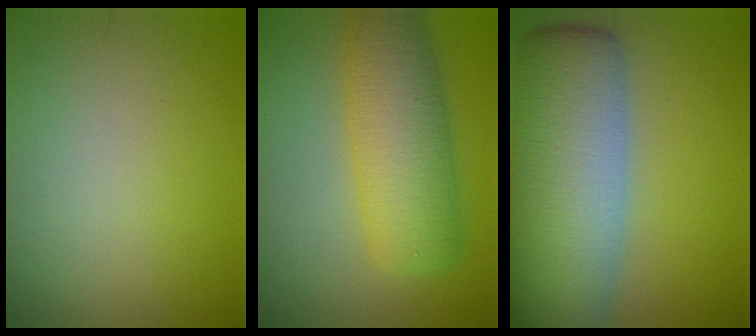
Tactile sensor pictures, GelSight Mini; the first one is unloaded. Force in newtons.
{"total": 7.2, "press": 7.2, "slide": 0.4}
{"total": 12.8, "press": 12.8, "slide": 0.9}